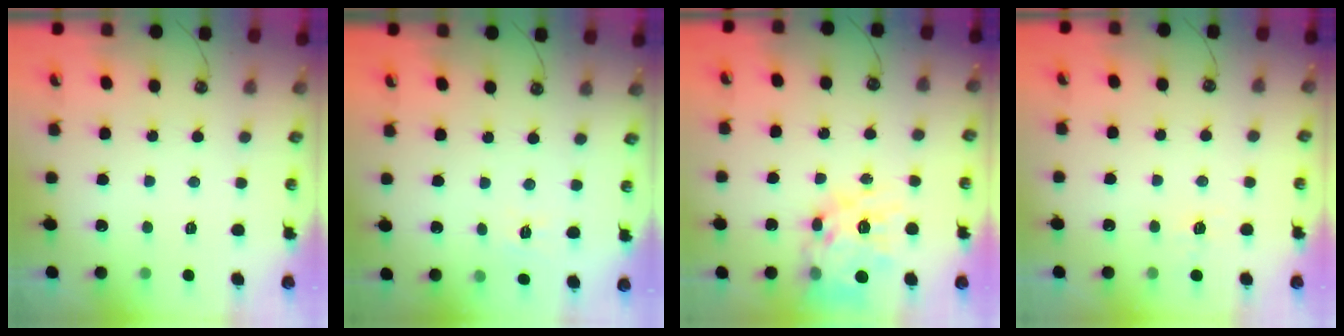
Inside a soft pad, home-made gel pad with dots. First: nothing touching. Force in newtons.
{"total": 3.5, "press": 3.4, "slide": 0.6}
{"total": 18.5, "press": 18.5, "slide": 1.5}
{"total": 3.2, "press": 3.1, "slide": 0.4}